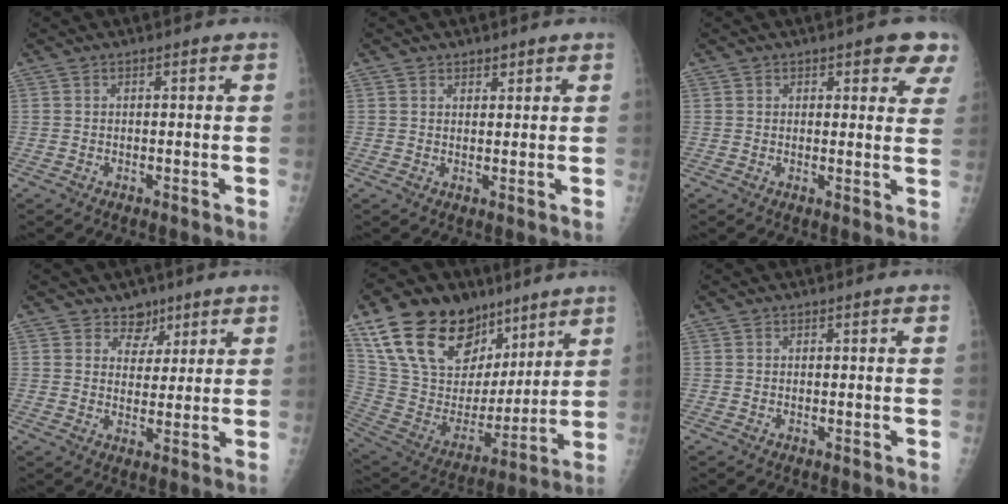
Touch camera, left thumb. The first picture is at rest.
{"total": 1.5, "force": [1.1, 1.0, -0.1], "torque": [0.024, -0.005, 0.011]}
{"total": 6.2, "force": [4.0, 3.0, 3.6], "torque": [0.002, -0.016, 0.036]}
{"total": 4.8, "force": [3.3, 3.5, 0.5], "torque": [0.026, -0.018, 0.050]}
{"total": 26.0, "force": [16.0, 15.5, 13.3], "torque": [-0.200, -0.027, 0.293]}
{"total": 0.0}